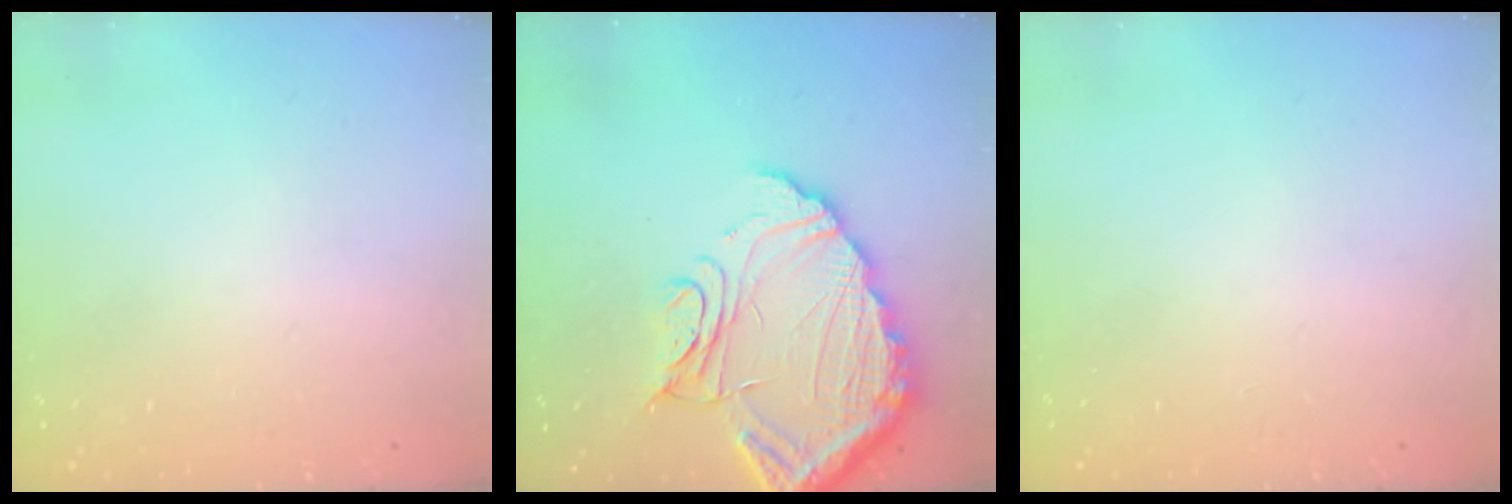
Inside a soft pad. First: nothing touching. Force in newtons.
{"total": 17.8, "press": 17.7, "slide": 2.2}
{"total": 0.0}